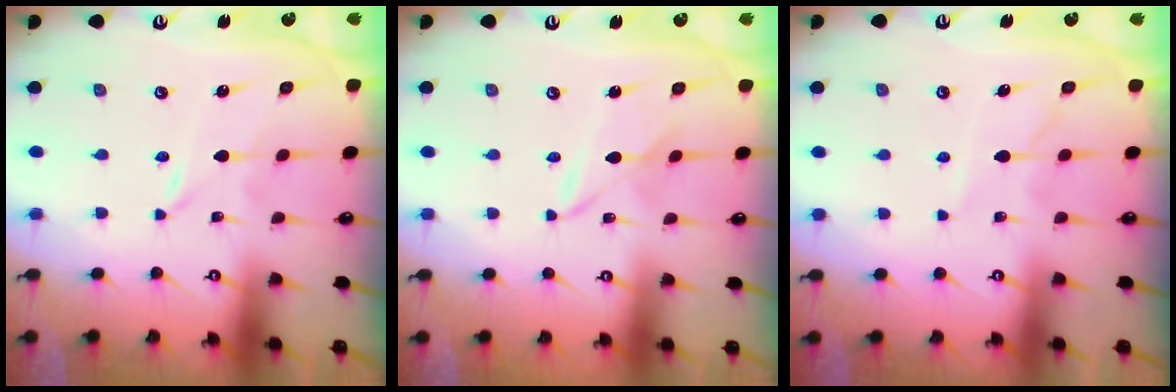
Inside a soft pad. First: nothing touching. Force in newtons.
{"total": 3.7, "press": 3.7, "slide": 0.3}
{"total": 6.9, "press": 6.8, "slide": 0.7}